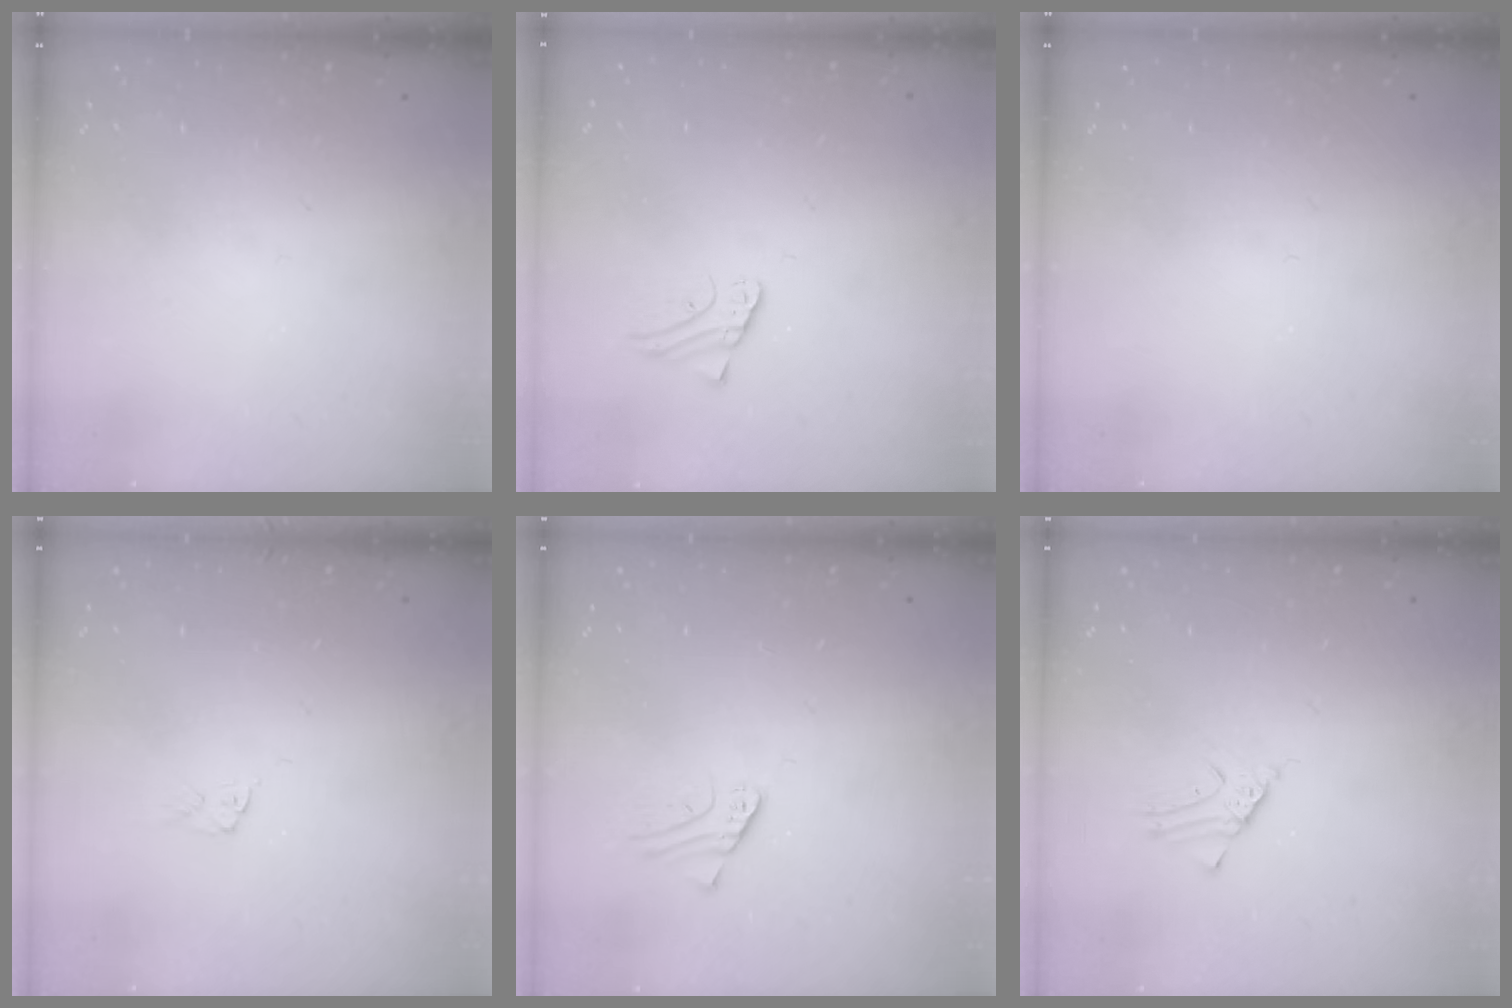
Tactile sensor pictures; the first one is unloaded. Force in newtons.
{"total": 1.9, "press": 1.9, "slide": 0.1}
{"total": 0.0}
{"total": 3.9, "press": 3.9, "slide": 0.2}
{"total": 2.4, "press": 2.4, "slide": 0.2}
{"total": 2.3, "press": 2.3, "slide": 0.1}